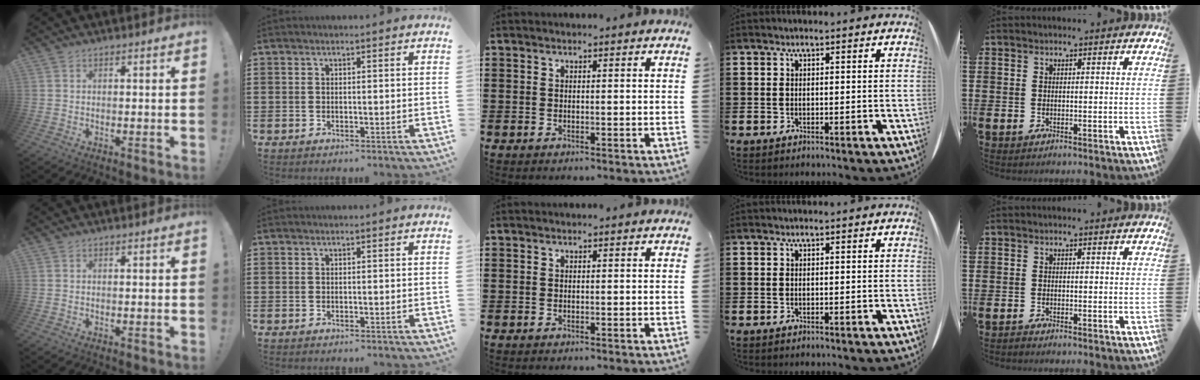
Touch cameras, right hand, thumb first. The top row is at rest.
{"little": {"total": 0.5, "force": [-0.5, 0.0, 0.0], "torque": [-0.001, -0.003, -0.010]}}